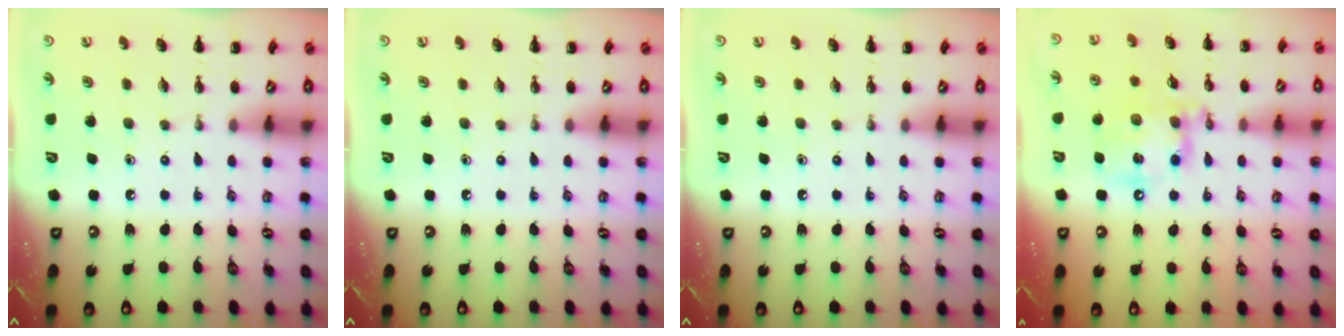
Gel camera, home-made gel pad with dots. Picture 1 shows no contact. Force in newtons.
{"total": 0.0}
{"total": 0.0}
{"total": 15.6, "press": 15.5, "slide": 2.2}